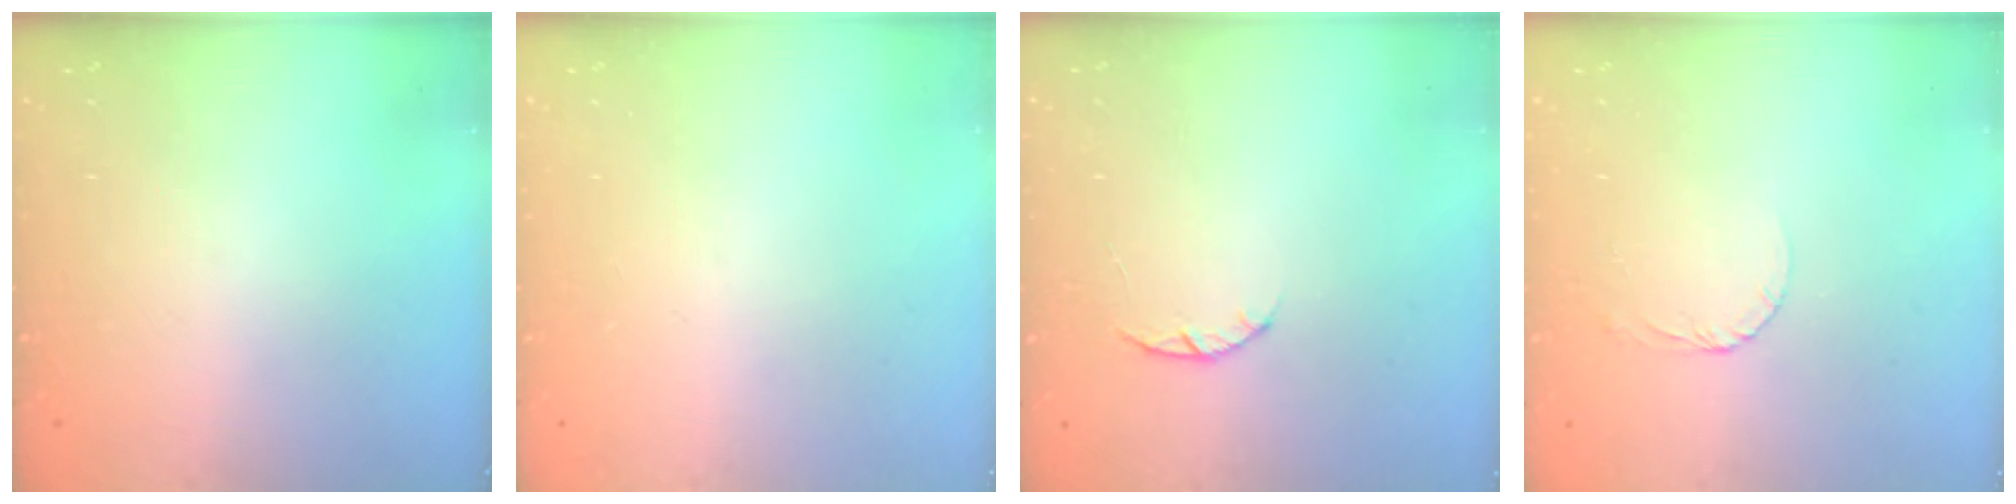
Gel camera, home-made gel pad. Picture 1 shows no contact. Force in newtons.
{"total": 0.0}
{"total": 3.0, "press": 3.0, "slide": 0.4}
{"total": 2.6, "press": 2.6, "slide": 0.1}